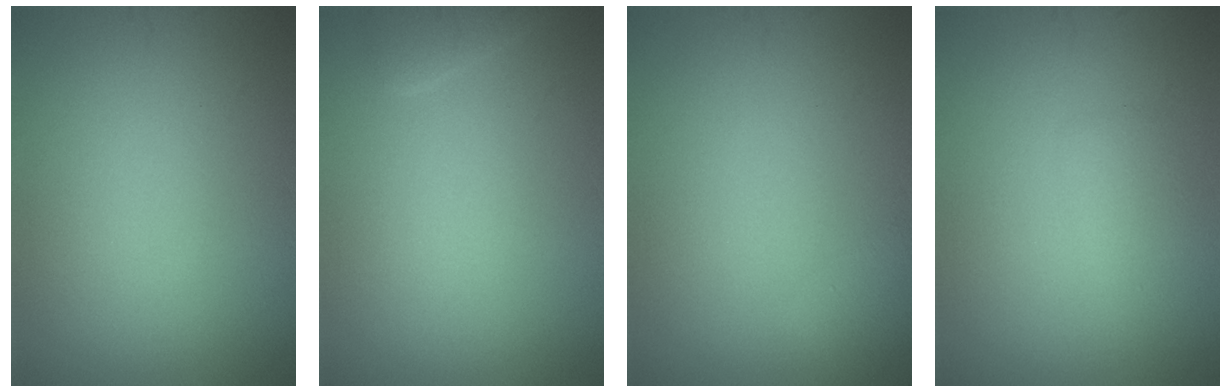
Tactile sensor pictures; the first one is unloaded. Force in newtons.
{"total": 1.2, "press": 1.2, "slide": 0.1}
{"total": 1.3, "press": 1.3, "slide": 0.1}
{"total": 1.6, "press": 1.6, "slide": 0.1}